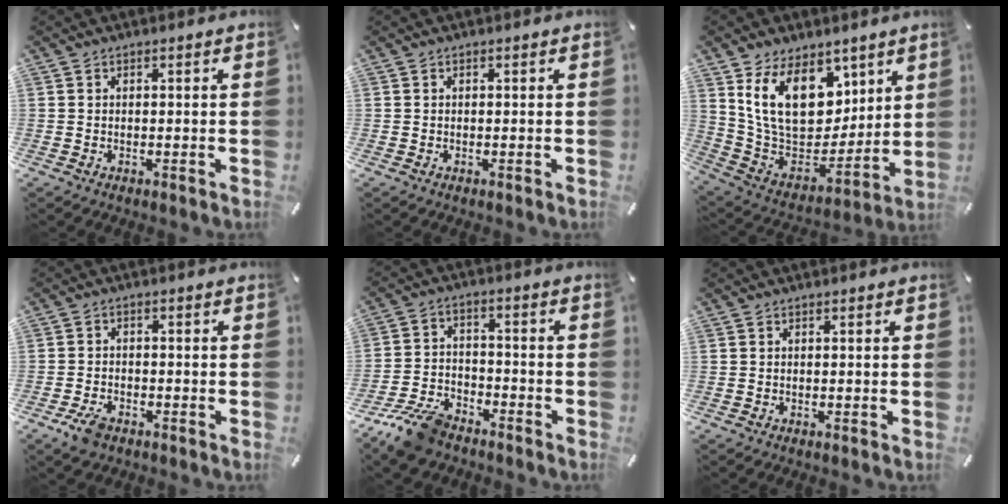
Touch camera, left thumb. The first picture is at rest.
{"total": 0.0}
{"total": 19.1, "force": [8.2, 13.0, 11.4], "torque": [-0.214, -0.051, 0.152]}
{"total": 4.3, "force": [-2.8, 2.4, 2.3], "torque": [-0.061, 0.008, -0.057]}
{"total": 10.5, "force": [-8.3, 4.7, 4.4], "torque": [-0.082, 0.044, -0.156]}
{"total": 0.0}